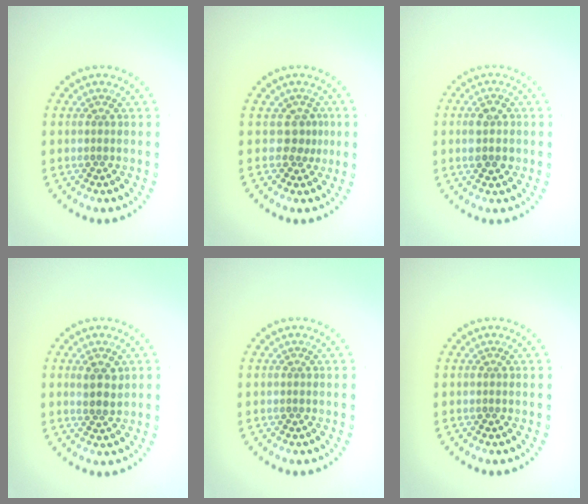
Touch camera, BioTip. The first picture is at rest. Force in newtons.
{"total": 1.7, "press": 1.3, "slide": 1.1}
{"total": 2.8, "press": 2.8, "slide": 0.0}
{"total": 2.1, "press": 1.9, "slide": 0.8}
{"total": 0.0}
{"total": 0.0}